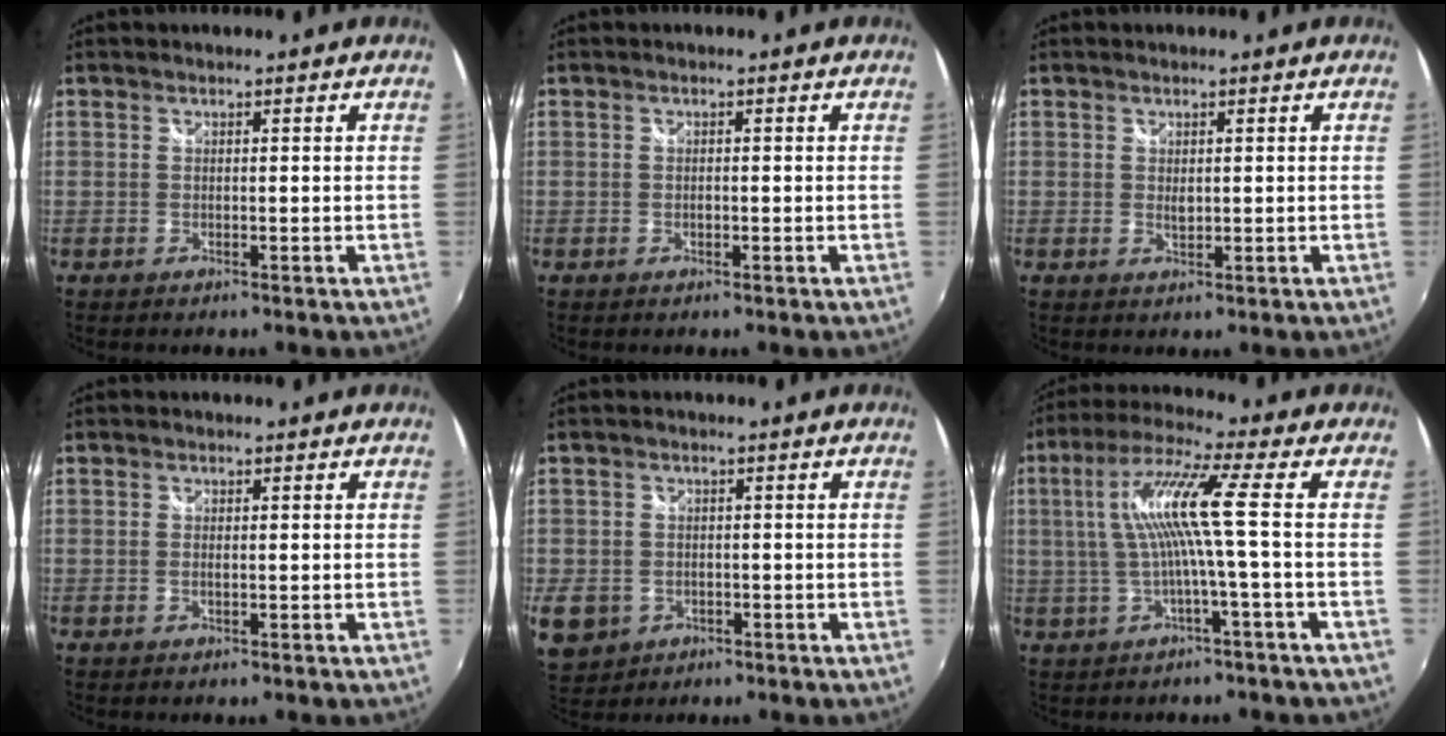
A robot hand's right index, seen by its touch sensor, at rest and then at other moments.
{"total": 0.6, "force": [-0.2, 0.5, 0.3], "torque": [-0.006, 0.000, -0.004]}
{"total": 1.3, "force": [0.3, 0.8, 0.9], "torque": [-0.014, -0.001, 0.005]}
{"total": 0.8, "force": [0.0, 0.3, 0.7], "torque": [-0.016, -0.001, -0.003]}
{"total": 8.6, "force": [-2.5, 7.4, 3.6], "torque": [-0.100, -0.004, -0.030]}
{"total": 9.9, "force": [-0.3, -1.1, 9.9], "torque": [-0.189, 0.006, 0.002]}